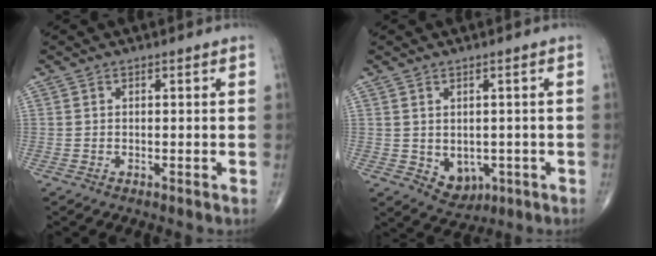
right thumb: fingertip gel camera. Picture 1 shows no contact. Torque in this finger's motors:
{"motor_torque": [-0.33, 0.31, -0.24, -0.24, 0.09]}